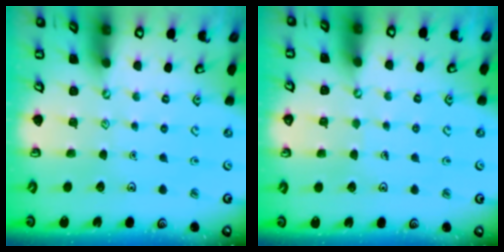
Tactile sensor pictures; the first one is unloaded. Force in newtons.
{"total": 2.5, "press": 2.5, "slide": 0.2}